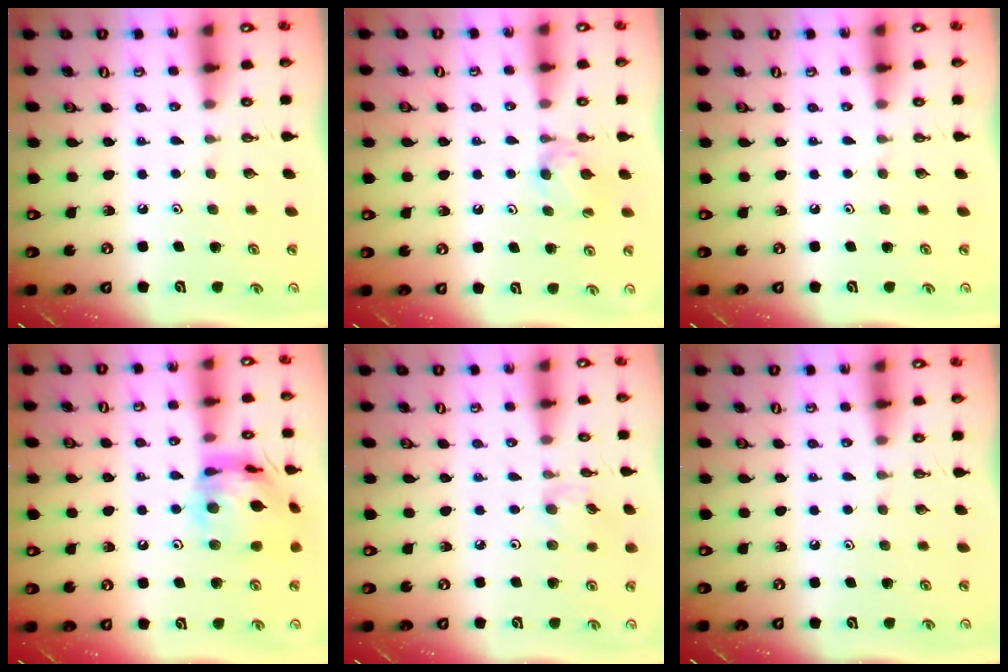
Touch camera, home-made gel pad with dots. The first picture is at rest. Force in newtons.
{"total": 6.6, "press": 6.6, "slide": 0.5}
{"total": 0.0}
{"total": 16.4, "press": 16.3, "slide": 1.7}
{"total": 2.7, "press": 2.6, "slide": 0.5}
{"total": 0.0}